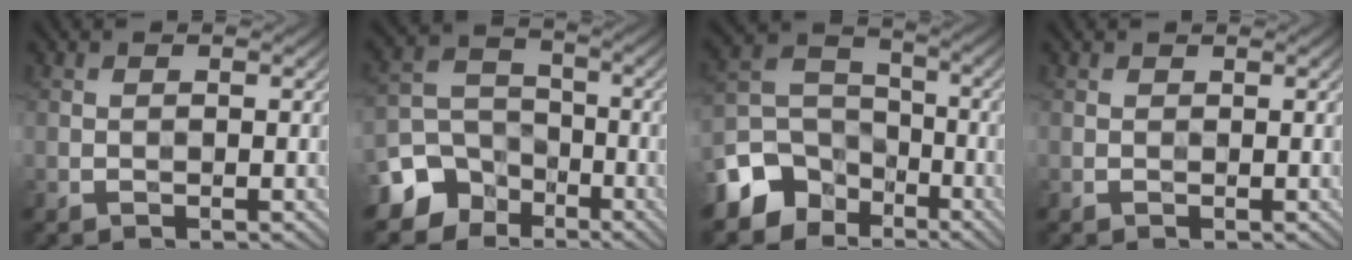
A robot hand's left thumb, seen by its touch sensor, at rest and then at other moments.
{"total": 10.2, "force": [-6.0, 7.8, 2.5], "torque": [-0.076, -0.027, -0.128]}
{"total": 11.0, "force": [-6.6, 8.0, 3.7], "torque": [-0.118, -0.019, -0.135]}
{"total": 0.0}